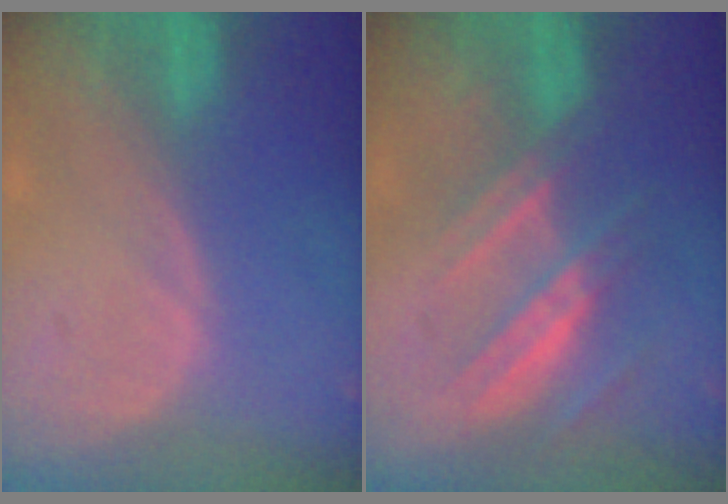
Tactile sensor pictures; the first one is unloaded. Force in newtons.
{"total": 7.4, "press": 6.8, "slide": 3.0}